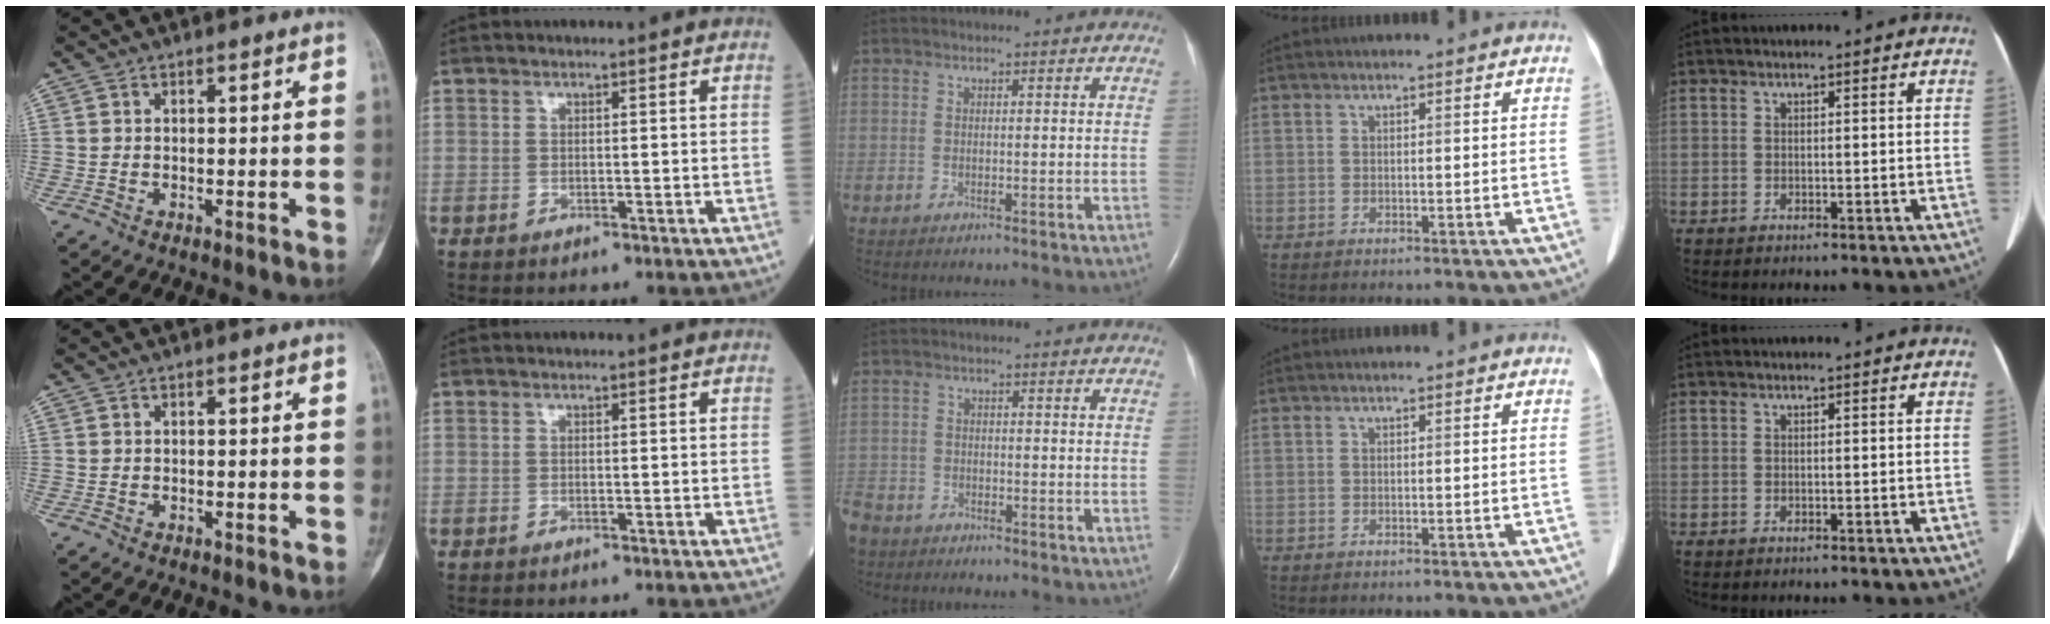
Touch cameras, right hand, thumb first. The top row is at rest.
{"middle": {"total": 6.2, "force": [-4.9, 3.6, 1.3], "torque": [-0.040, -0.007, -0.097]}}